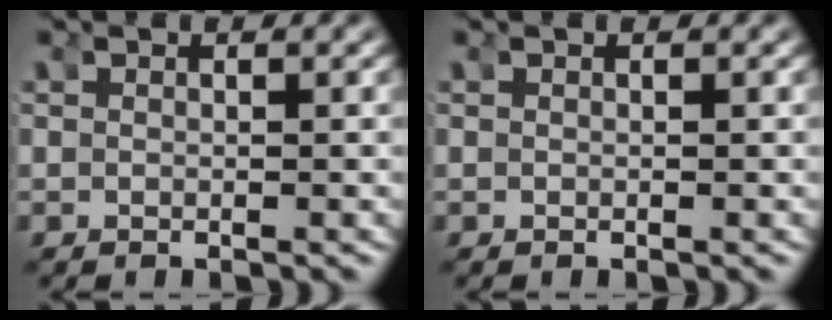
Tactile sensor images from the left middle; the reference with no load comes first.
{"total": 0.0}